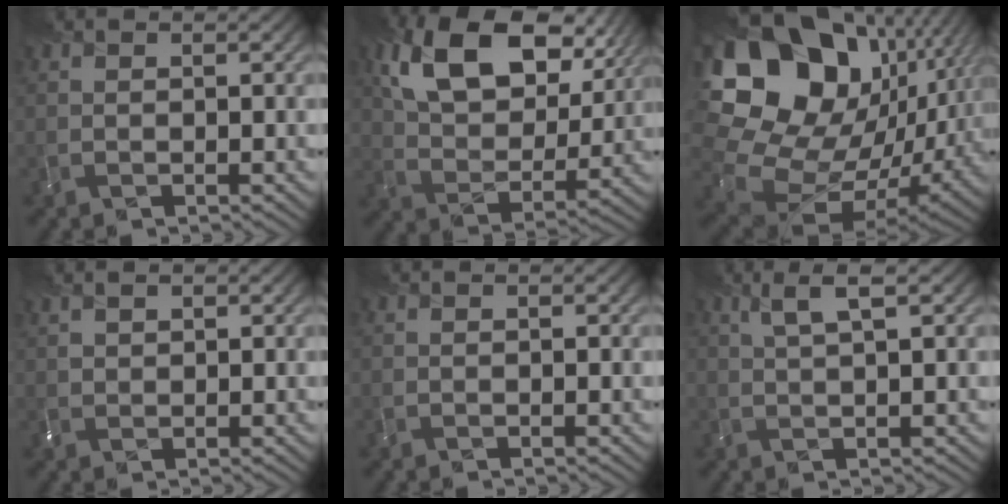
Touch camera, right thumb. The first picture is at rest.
{"total": 14.1, "force": [6.5, 8.4, 9.3], "torque": [-0.178, 0.008, 0.118]}
{"total": 21.6, "force": [5.6, 15.8, 13.5], "torque": [-0.311, -0.014, 0.136]}
{"total": 1.8, "force": [1.3, 0.9, 0.8], "torque": [-0.024, 0.005, 0.032]}
{"total": 0.0}
{"total": 2.9, "force": [1.4, 0.4, 2.5], "torque": [-0.045, 0.007, 0.028]}